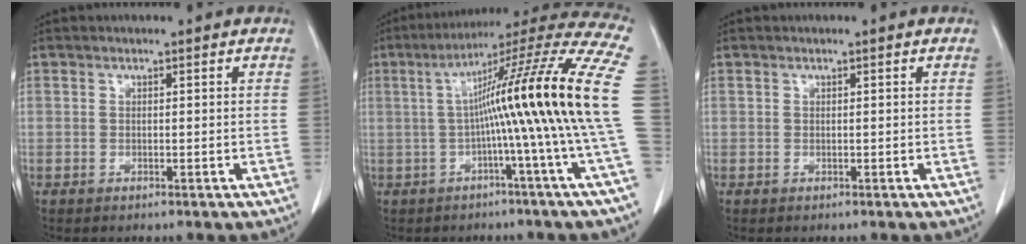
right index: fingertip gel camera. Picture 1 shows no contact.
{"total": 19.9, "force": [-0.6, -2.7, 19.7], "torque": [-0.253, 0.030, -0.028]}
{"total": 0.0}